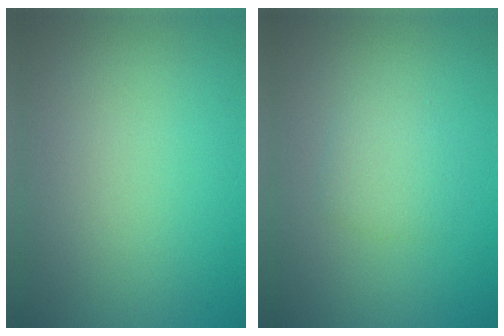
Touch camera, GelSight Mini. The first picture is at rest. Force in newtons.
{"total": 1.7, "press": 1.7, "slide": 0.0}